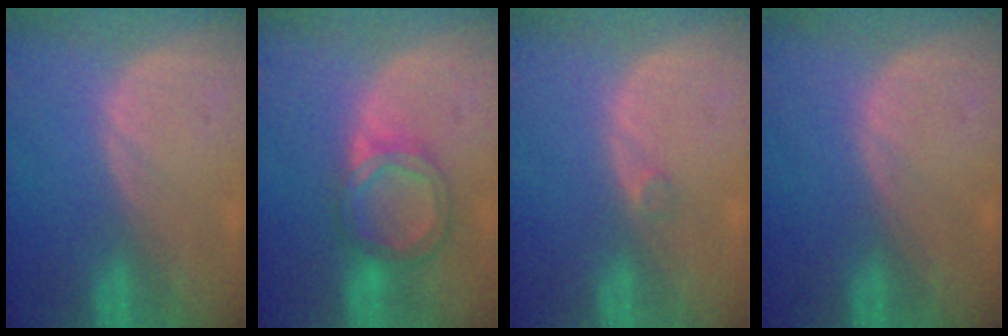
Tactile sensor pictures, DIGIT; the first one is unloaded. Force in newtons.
{"total": 6.3, "press": 5.8, "slide": 2.3}
{"total": 0.9, "press": 0.8, "slide": 0.5}
{"total": 0.0}